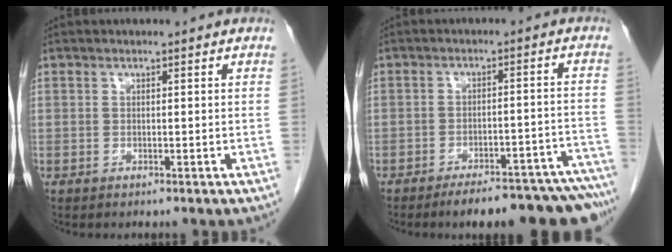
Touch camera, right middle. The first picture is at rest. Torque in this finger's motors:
{"motor_torque": [0.99, -1.15, 0.31, 0.09]}